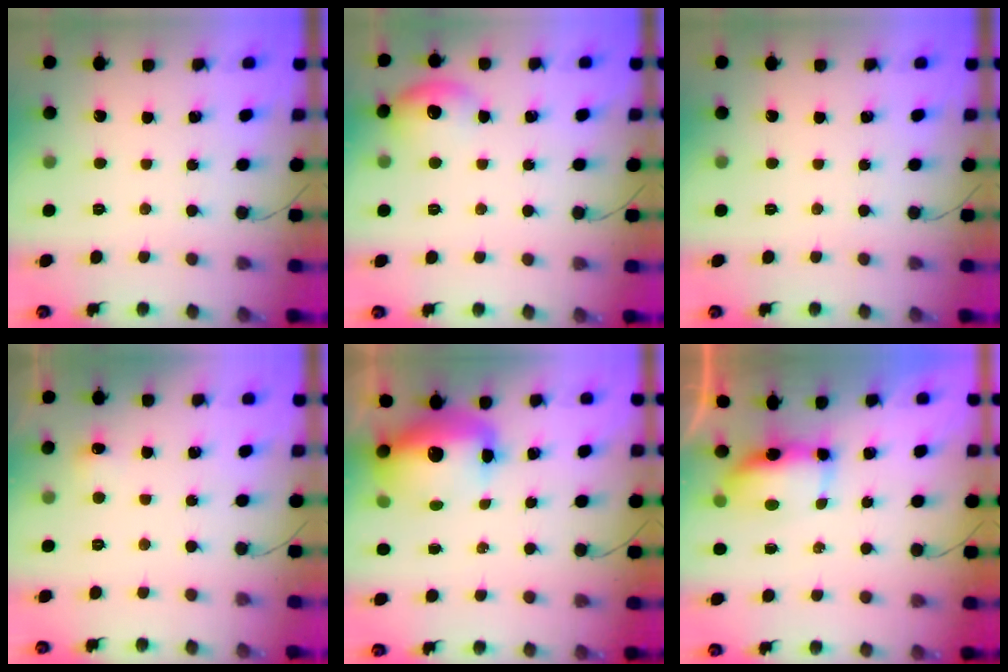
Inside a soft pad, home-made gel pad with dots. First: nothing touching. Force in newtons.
{"total": 9.8, "press": 9.0, "slide": 4.0}
{"total": 0.0}
{"total": 4.1, "press": 3.9, "slide": 1.1}
{"total": 13.5, "press": 13.2, "slide": 3.0}
{"total": 8.1, "press": 7.3, "slide": 3.6}